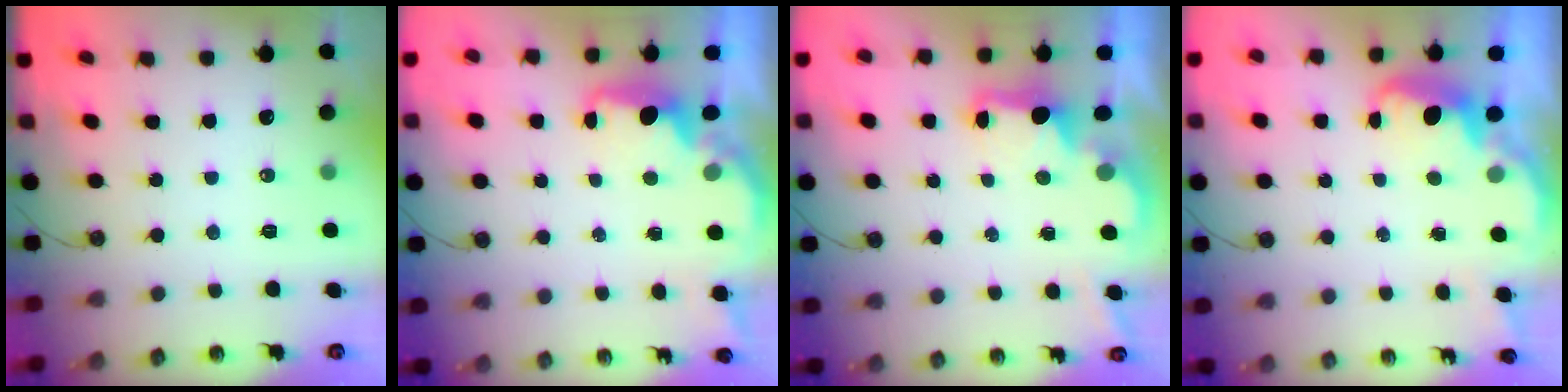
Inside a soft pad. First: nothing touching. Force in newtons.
{"total": 2.1, "press": 2.0, "slide": 0.7}
{"total": 2.1, "press": 1.9, "slide": 0.8}
{"total": 2.6, "press": 2.6, "slide": 0.6}